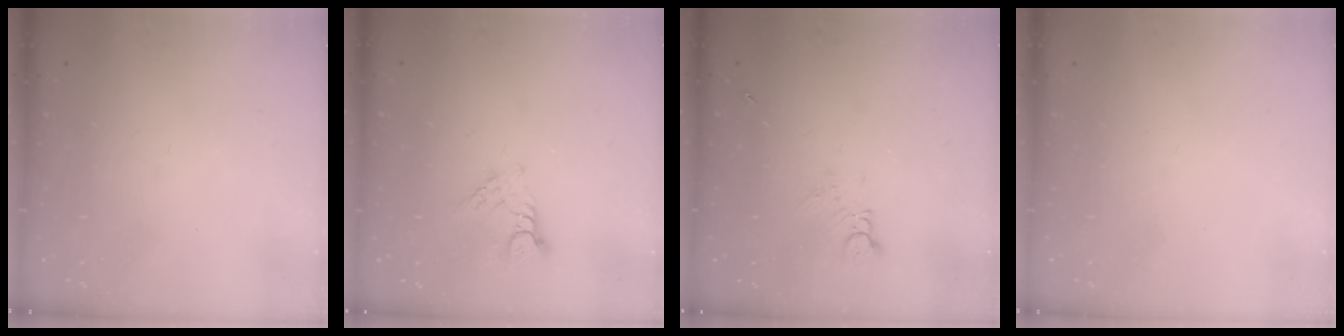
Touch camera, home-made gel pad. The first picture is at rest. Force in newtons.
{"total": 6.7, "press": 6.6, "slide": 0.5}
{"total": 3.0, "press": 2.9, "slide": 0.4}
{"total": 0.0}